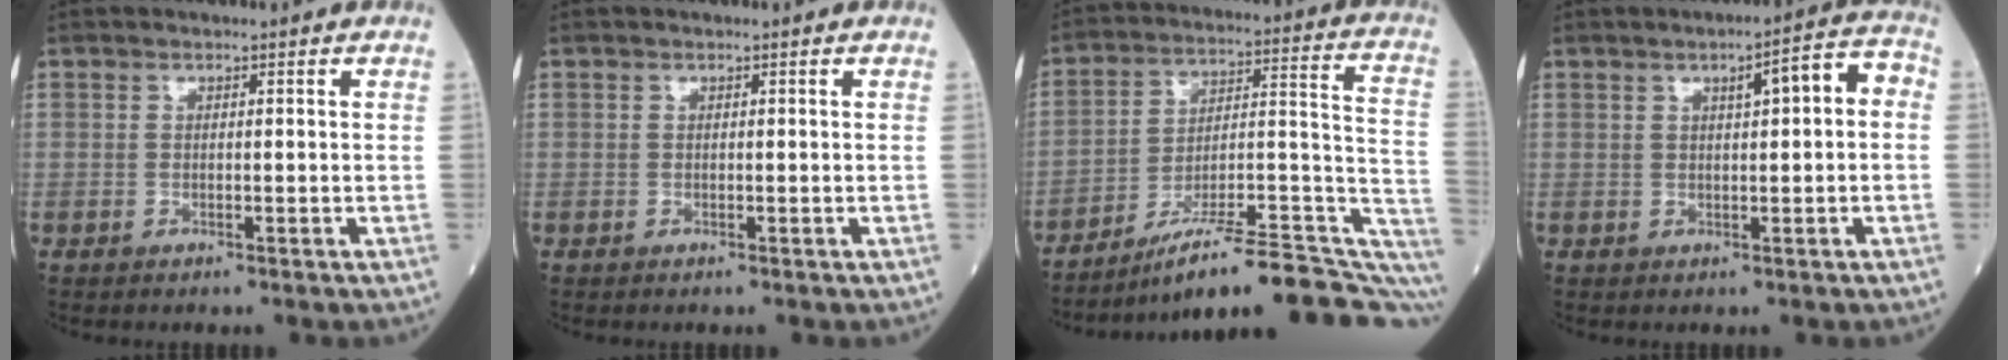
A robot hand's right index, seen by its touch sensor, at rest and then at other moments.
{"total": 0.0}
{"total": 23.3, "force": [-18.2, 2.8, 14.3], "torque": [-0.128, 0.031, -0.266]}
{"total": 5.5, "force": [0.9, 1.1, 5.4], "torque": [-0.075, 0.027, 0.010]}